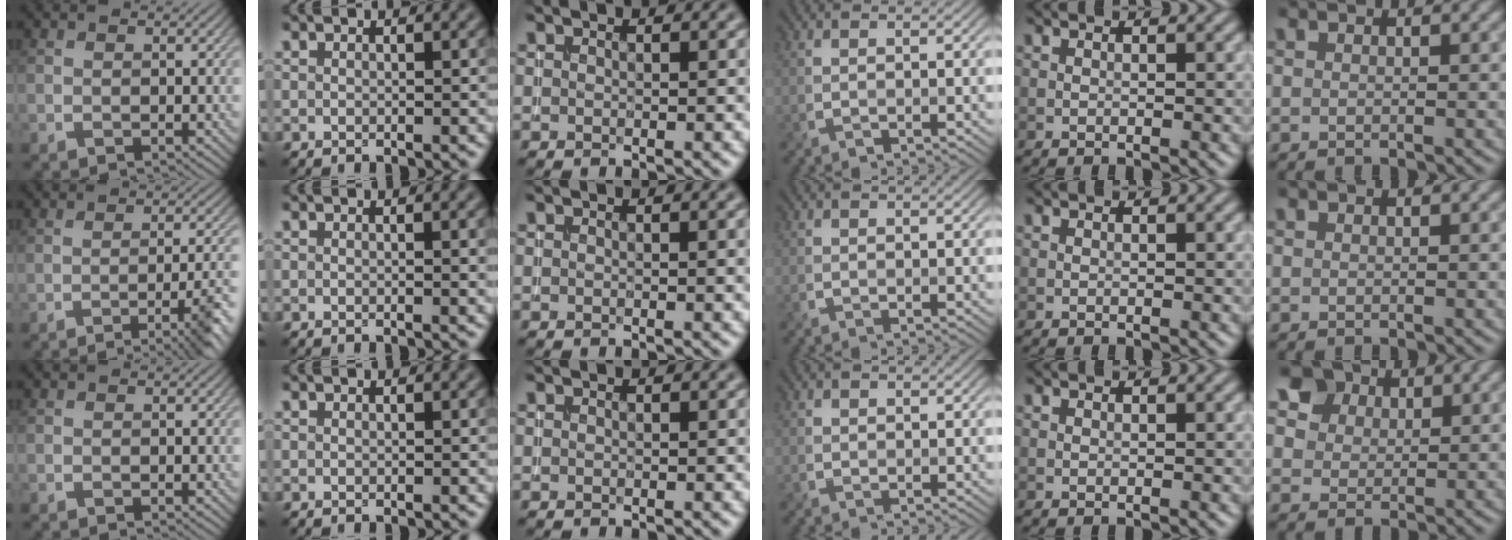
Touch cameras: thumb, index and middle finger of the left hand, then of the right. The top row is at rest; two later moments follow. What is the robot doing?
{"motion": "insert", "object": "backpack"}